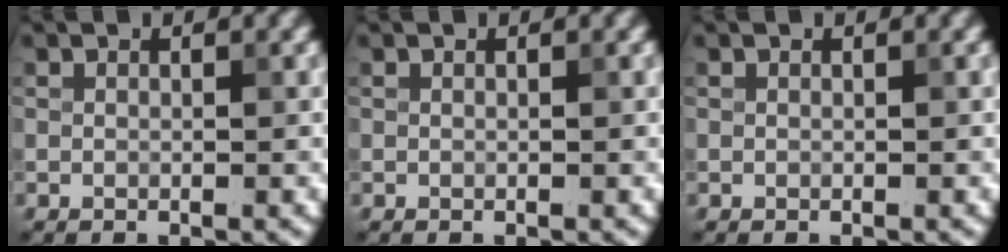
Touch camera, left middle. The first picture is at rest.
{"total": 0.0}
{"total": 0.0}